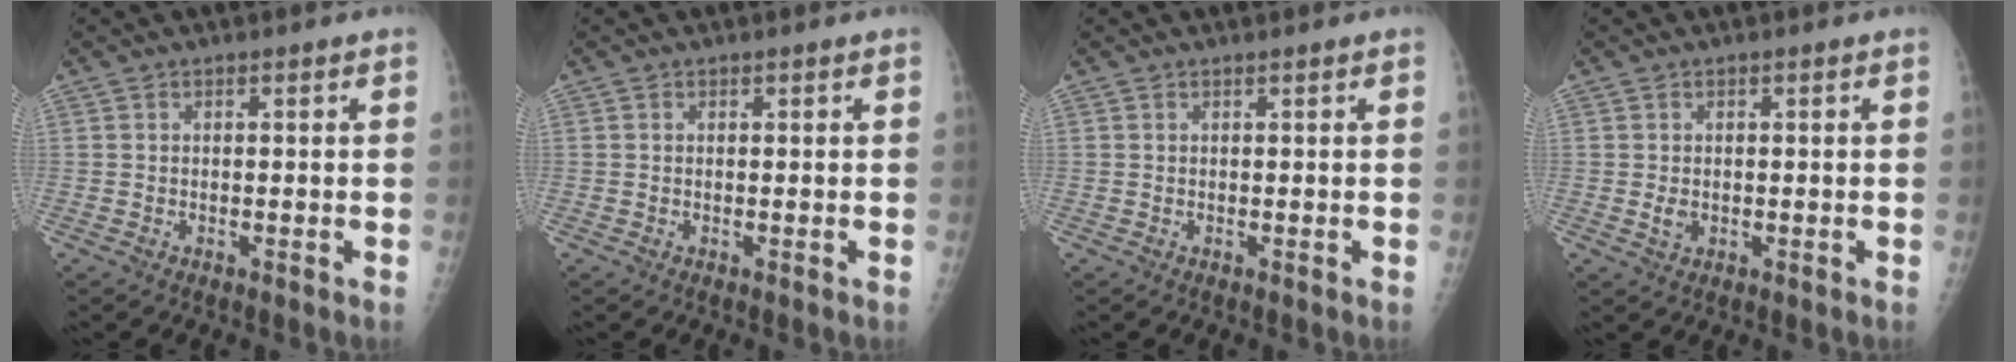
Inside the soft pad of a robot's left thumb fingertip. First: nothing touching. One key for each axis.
{"total": 0.0}
{"total": 0.0}
{"total": 2.1, "fx": -0.3, "fy": 1.6, "fz": 1.3, "tx": -0.017, "ty": 0.000, "tz": -0.002}